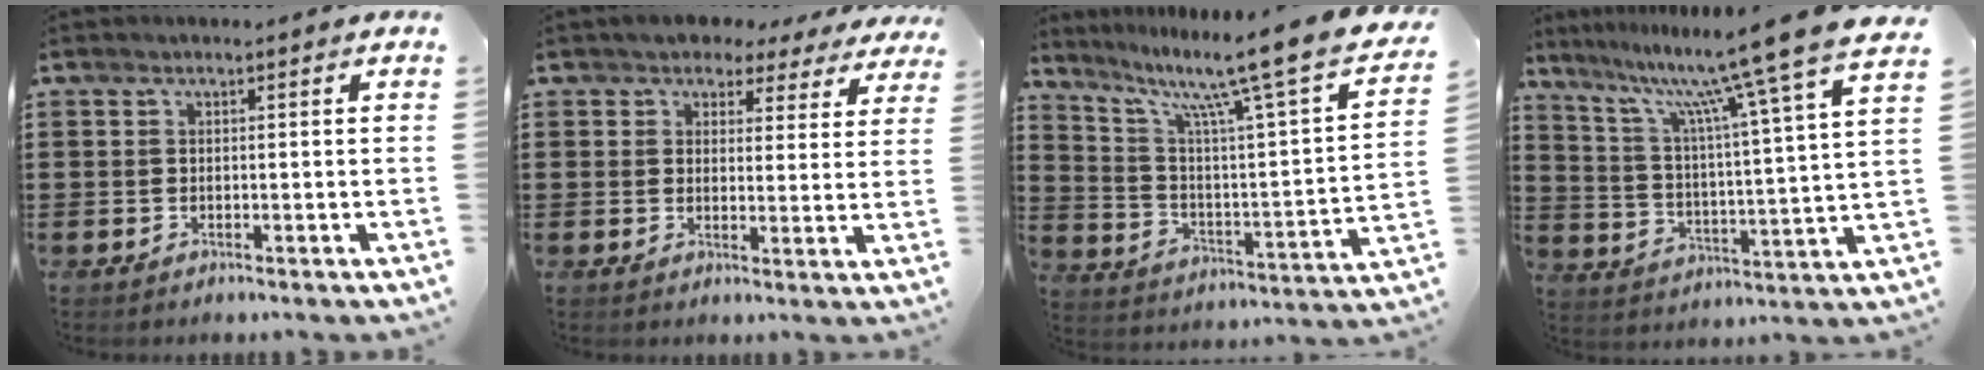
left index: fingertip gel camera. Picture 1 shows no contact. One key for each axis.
{"total": 3.9, "fx": 3.4, "fy": 1.9, "fz": 0.3, "tx": -0.021, "ty": -0.014, "tz": 0.056}
{"total": 11.7, "fx": 8.9, "fy": -0.2, "fz": 7.6, "tx": -0.154, "ty": -0.077, "tz": 0.131}
{"total": 12.5, "fx": 10.4, "fy": -1.1, "fz": 6.8, "tx": -0.157, "ty": -0.075, "tz": 0.159}